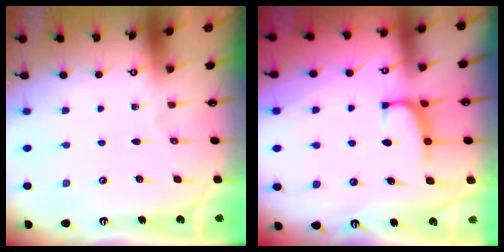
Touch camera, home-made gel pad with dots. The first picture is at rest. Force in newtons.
{"total": 1.5, "press": 1.4, "slide": 0.7}